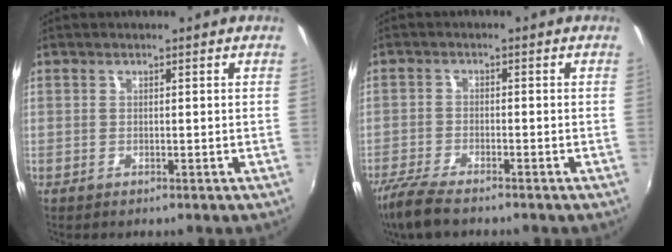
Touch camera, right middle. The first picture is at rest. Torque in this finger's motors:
{"motor_torque": [0.35, -0.34, 0.05, 0.04]}